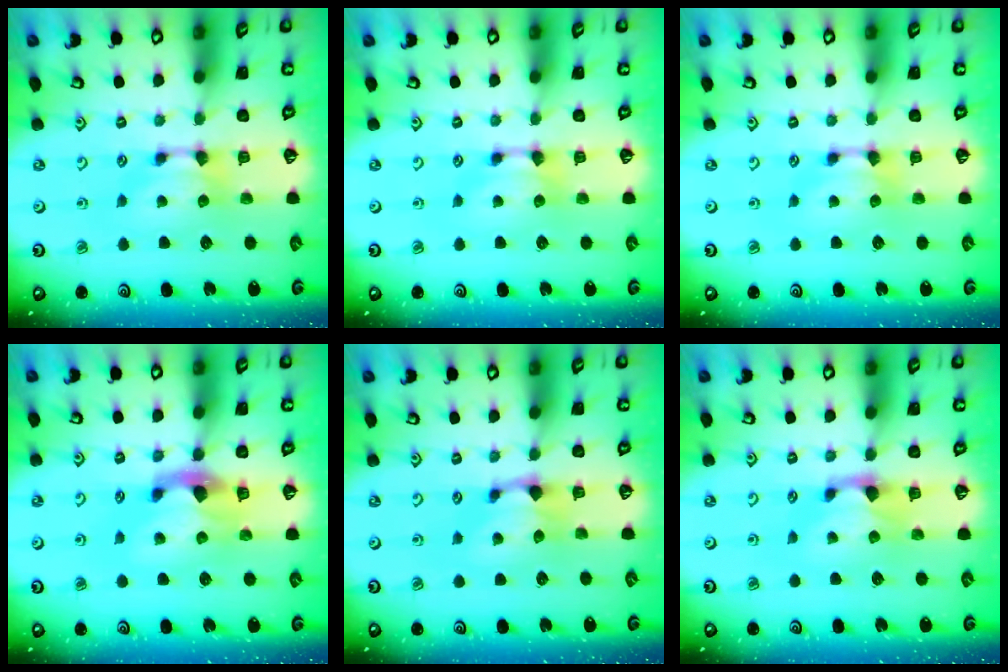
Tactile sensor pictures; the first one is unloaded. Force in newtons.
{"total": 0.0}
{"total": 0.0}
{"total": 2.7, "press": 2.4, "slide": 1.3}
{"total": 0.8, "press": 0.0, "slide": 0.8}
{"total": 1.2, "press": 0.4, "slide": 1.2}